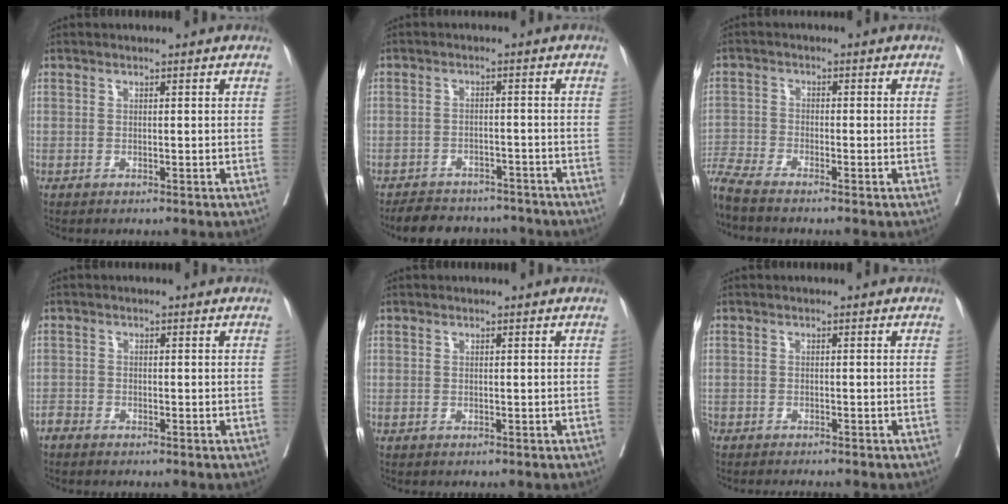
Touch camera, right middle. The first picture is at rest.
{"total": 10.5, "force": [-9.6, 3.6, 2.6], "torque": [-0.040, 0.008, -0.124]}
{"total": 6.4, "force": [-5.9, -1.0, 2.3], "torque": [-0.052, -0.009, -0.113]}
{"total": 1.2, "force": [-1.2, 0.3, 0.1], "torque": [-0.005, -0.002, -0.024]}
{"total": 0.0}
{"total": 5.5, "force": [-5.0, 0.7, 2.3], "torque": [-0.023, -0.008, -0.073]}